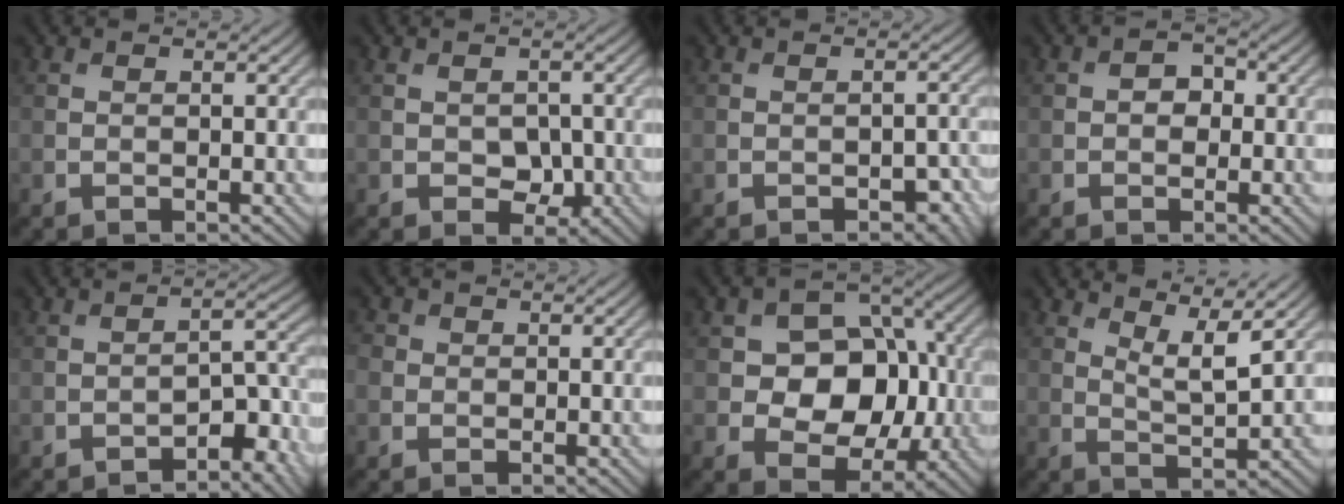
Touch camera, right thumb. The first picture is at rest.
{"total": 3.3, "force": [-0.6, 2.4, 2.1], "torque": [-0.034, -0.008, -0.008]}
{"total": 2.7, "force": [-1.5, 1.3, 1.7], "torque": [-0.023, 0.000, -0.018]}
{"total": 2.4, "force": [-0.1, 1.8, 1.5], "torque": [-0.027, 0.000, -0.005]}
{"total": 4.7, "force": [-3.0, 1.6, 3.2], "torque": [-0.040, 0.016, -0.046]}
{"total": 2.0, "force": [0.2, 1.8, 0.7], "torque": [-0.020, 0.000, -0.001]}
{"total": 10.5, "force": [-0.1, 8.0, 6.7], "torque": [-0.109, -0.004, -0.012]}
{"total": 5.0, "force": [3.5, 0.9, 3.5], "torque": [-0.067, -0.011, 0.071]}